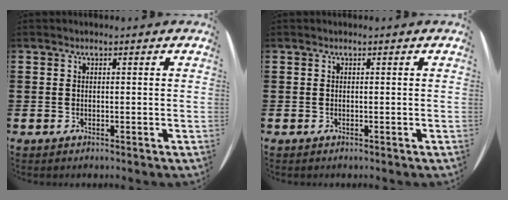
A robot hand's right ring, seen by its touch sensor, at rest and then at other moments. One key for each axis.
{"total": 0.0}